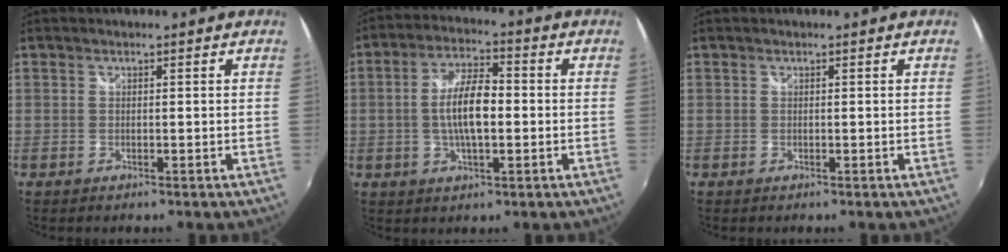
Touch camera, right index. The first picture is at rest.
{"total": 9.0, "force": [-0.8, 3.3, 8.4], "torque": [-0.161, 0.007, -0.014]}
{"total": 0.0}